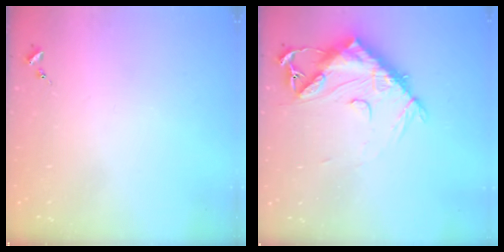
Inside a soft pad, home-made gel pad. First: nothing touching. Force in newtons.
{"total": 14.3, "press": 14.2, "slide": 1.3}